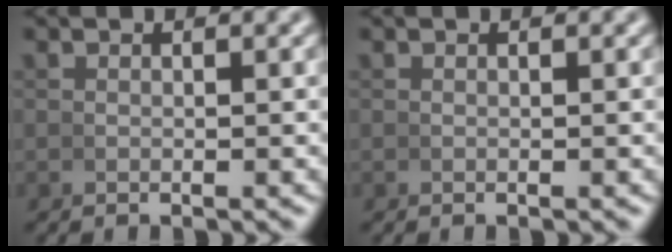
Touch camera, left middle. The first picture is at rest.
{"total": 0.0}